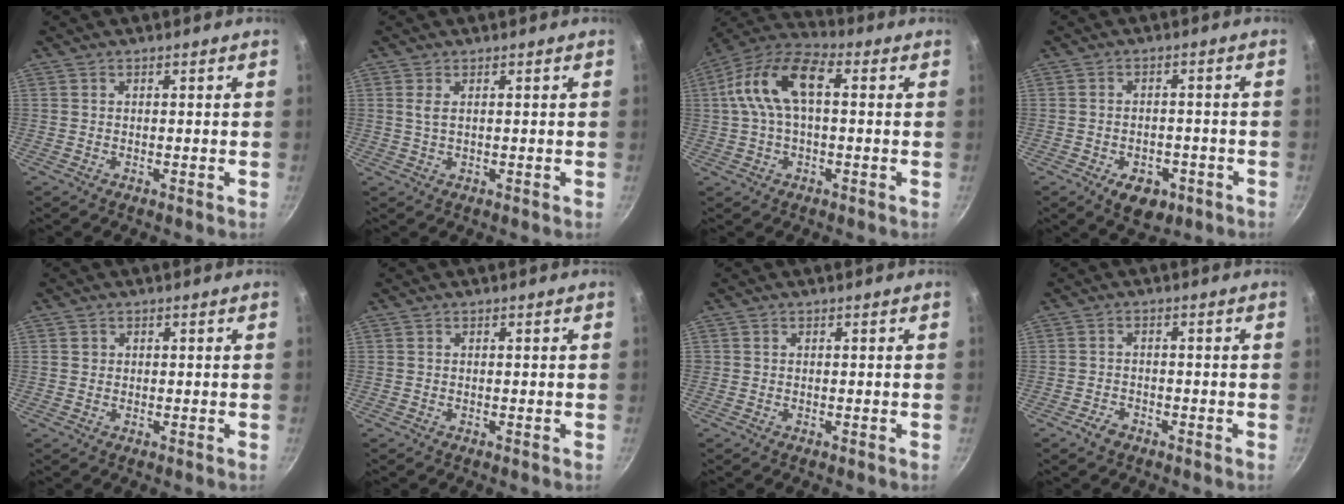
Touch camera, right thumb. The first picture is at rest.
{"total": 1.5, "force": [0.4, 0.6, 1.3], "torque": [-0.028, -0.003, 0.009]}
{"total": 13.7, "force": [1.8, 7.2, 11.5], "torque": [-0.215, 0.037, 0.016]}
{"total": 7.2, "force": [-3.5, 4.6, 4.4], "torque": [-0.040, 0.015, -0.040]}
{"total": 1.1, "force": [0.3, 1.0, 0.3], "torque": [-0.001, 0.005, 0.003]}
{"total": 0.0}
{"total": 0.0}
{"total": 2.7, "force": [-1.8, 1.6, 1.1], "torque": [-0.018, 0.019, -0.032]}